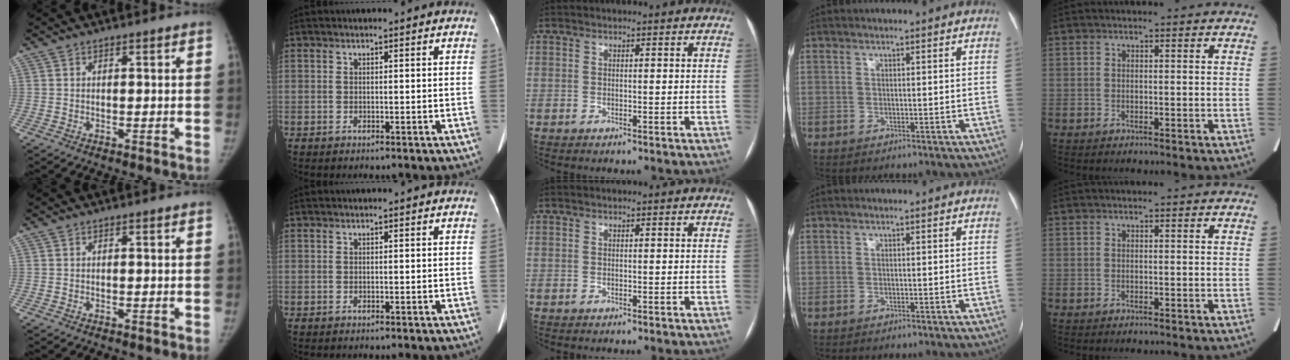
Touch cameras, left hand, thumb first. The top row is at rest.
{}